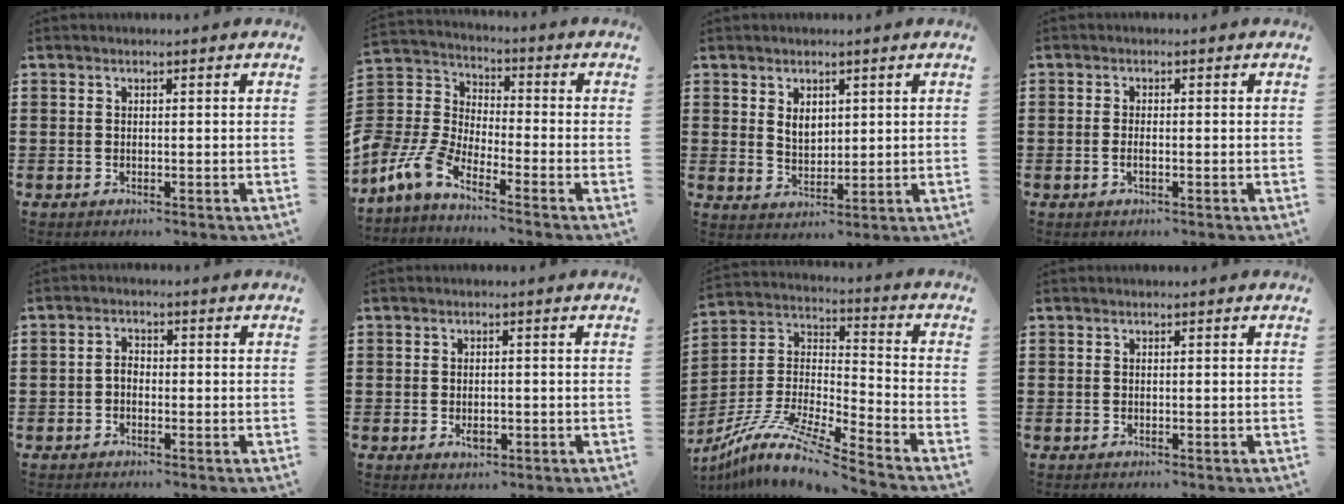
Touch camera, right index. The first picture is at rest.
{"total": 6.5, "force": [-5.7, 2.3, 2.4], "torque": [-0.092, -0.007, -0.123]}
{"total": 3.1, "force": [1.7, 2.0, 1.7], "torque": [-0.032, 0.002, 0.029]}
{"total": 1.2, "force": [-0.3, 0.2, 1.2], "torque": [-0.023, -0.005, -0.005]}
{"total": 1.8, "force": [-0.7, 1.1, 1.3], "torque": [-0.033, 0.000, -0.018]}
{"total": 2.0, "force": [-0.5, 1.1, 1.6], "torque": [-0.031, -0.002, -0.008]}
{"total": 11.3, "force": [-9.6, 0.8, 5.8], "torque": [-0.126, 0.003, -0.197]}
{"total": 0.0}